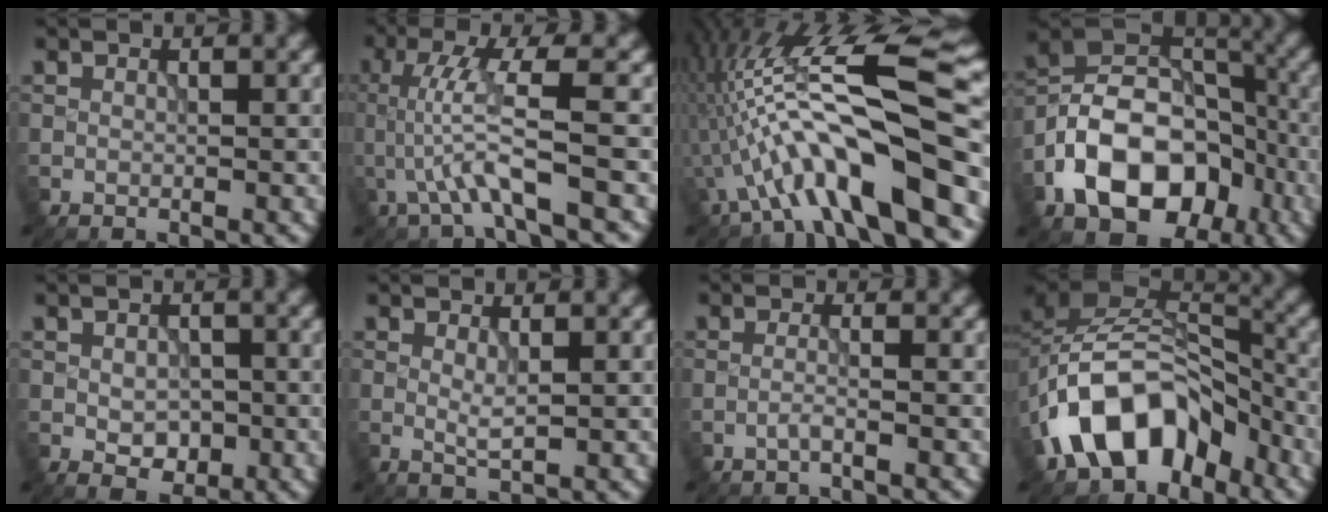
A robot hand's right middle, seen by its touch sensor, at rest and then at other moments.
{"total": 5.2, "force": [-1.3, 0.5, 5.0], "torque": [-0.104, 0.007, -0.023]}
{"total": 13.3, "force": [-4.0, 3.1, 12.3], "torque": [-0.206, 0.029, -0.064]}
{"total": 13.2, "force": [-5.4, 8.8, 8.2], "torque": [-0.146, 0.003, -0.106]}
{"total": 2.9, "force": [-0.6, 2.0, 2.0], "torque": [-0.031, -0.006, -0.007]}
{"total": 1.3, "force": [0.4, 0.2, 1.2], "torque": [-0.026, -0.005, 0.009]}
{"total": 1.3, "force": [-0.6, 0.2, 1.1], "torque": [-0.016, 0.004, -0.019]}
{"total": 11.6, "force": [-5.6, 7.7, 6.7], "torque": [-0.105, 0.010, -0.106]}